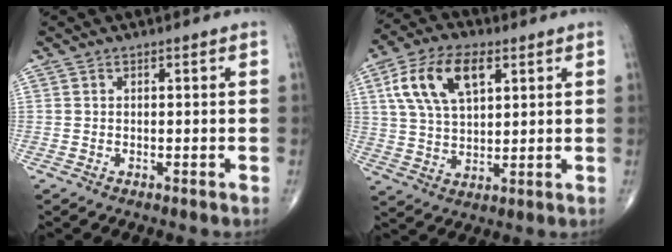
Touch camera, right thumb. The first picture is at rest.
{"total": 13.6, "force": [5.1, 7.2, 10.3], "torque": [-0.189, 0.000, 0.096]}